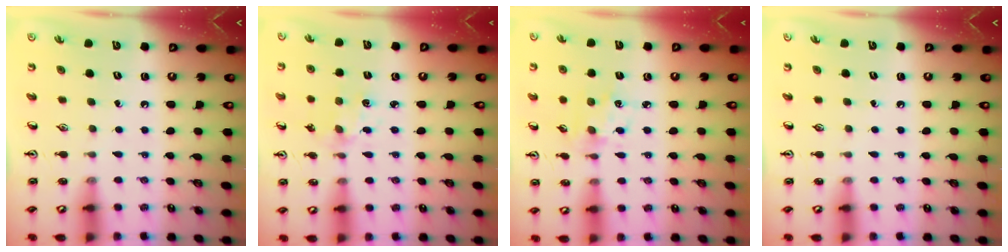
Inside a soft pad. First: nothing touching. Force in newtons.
{"total": 1.9, "press": 1.8, "slide": 0.3}
{"total": 2.9, "press": 2.9, "slide": 0.7}
{"total": 0.0}